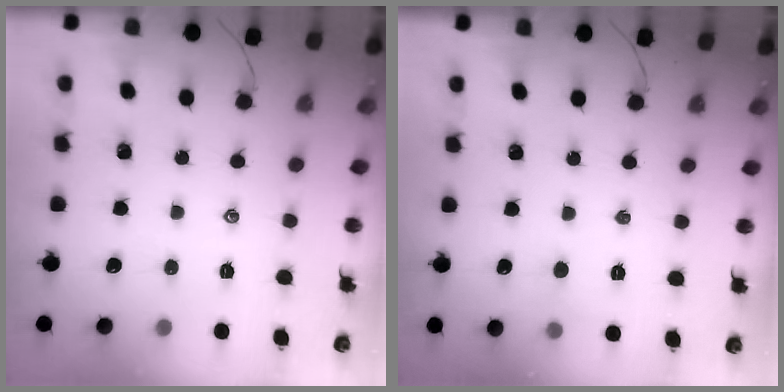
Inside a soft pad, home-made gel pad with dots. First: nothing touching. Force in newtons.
{"total": 3.3, "press": 3.1, "slide": 1.2}